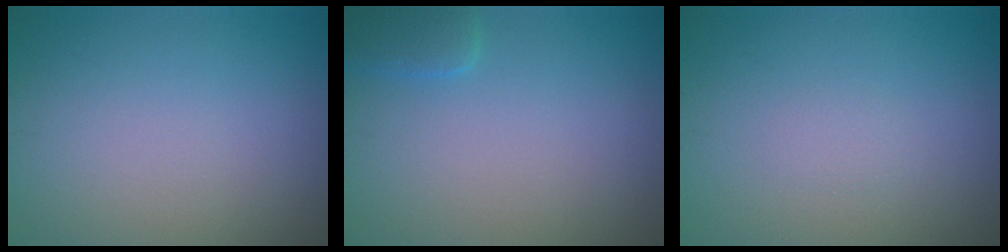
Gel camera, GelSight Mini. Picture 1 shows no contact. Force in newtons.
{"total": 1.7, "press": 1.7, "slide": 0.1}
{"total": 0.6, "press": 0.6, "slide": 0.0}